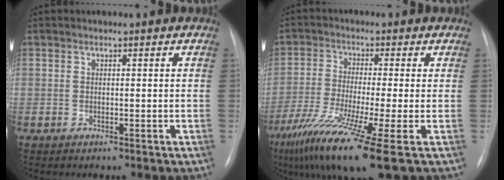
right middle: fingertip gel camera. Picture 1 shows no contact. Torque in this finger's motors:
{"motor_torque": [1.42, -0.72, 0.47, 0.21]}